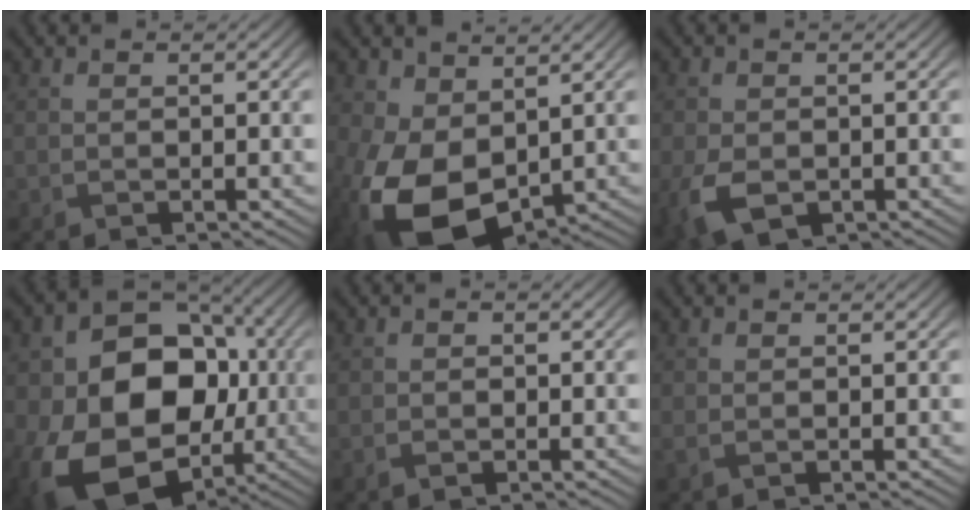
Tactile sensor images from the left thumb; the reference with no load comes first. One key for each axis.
{"total": 13.0, "fx": -1.0, "fy": 8.7, "fz": 9.5, "tx": -0.244, "ty": -0.038, "tz": -0.006}
{"total": 5.4, "fx": -1.8, "fy": 3.7, "fz": 3.5, "tx": -0.095, "ty": -0.023, "tz": -0.031}
{"total": 21.2, "fx": -4.1, "fy": 16.5, "fz": 12.7, "tx": -0.219, "ty": -0.050, "tz": -0.075}
{"total": 1.1, "fx": -0.5, "fy": 0.8, "fz": 0.6, "tx": -0.012, "ty": -0.002, "tz": -0.009}
{"total": 0.8, "fx": -0.2, "fy": 0.5, "fz": 0.6, "tx": -0.020, "ty": -0.002, "tz": -0.003}